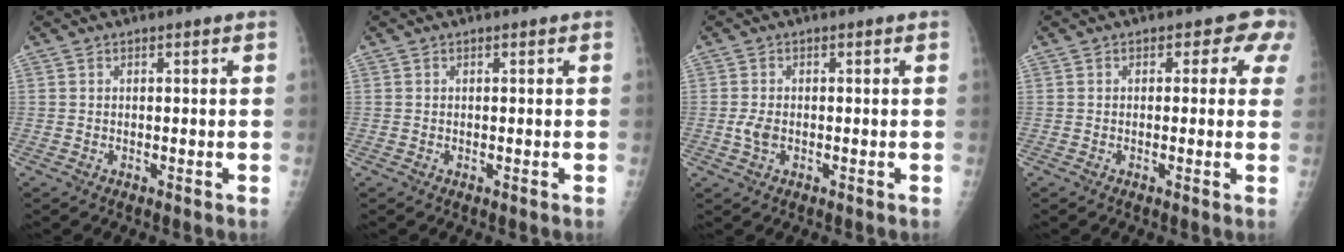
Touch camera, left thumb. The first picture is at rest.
{"total": 0.0}
{"total": 2.5, "force": [-0.6, 1.6, 1.9], "torque": [-0.037, 0.001, -0.012]}
{"total": 3.7, "force": [1.5, 2.7, 2.0], "torque": [0.019, 0.001, -0.003]}